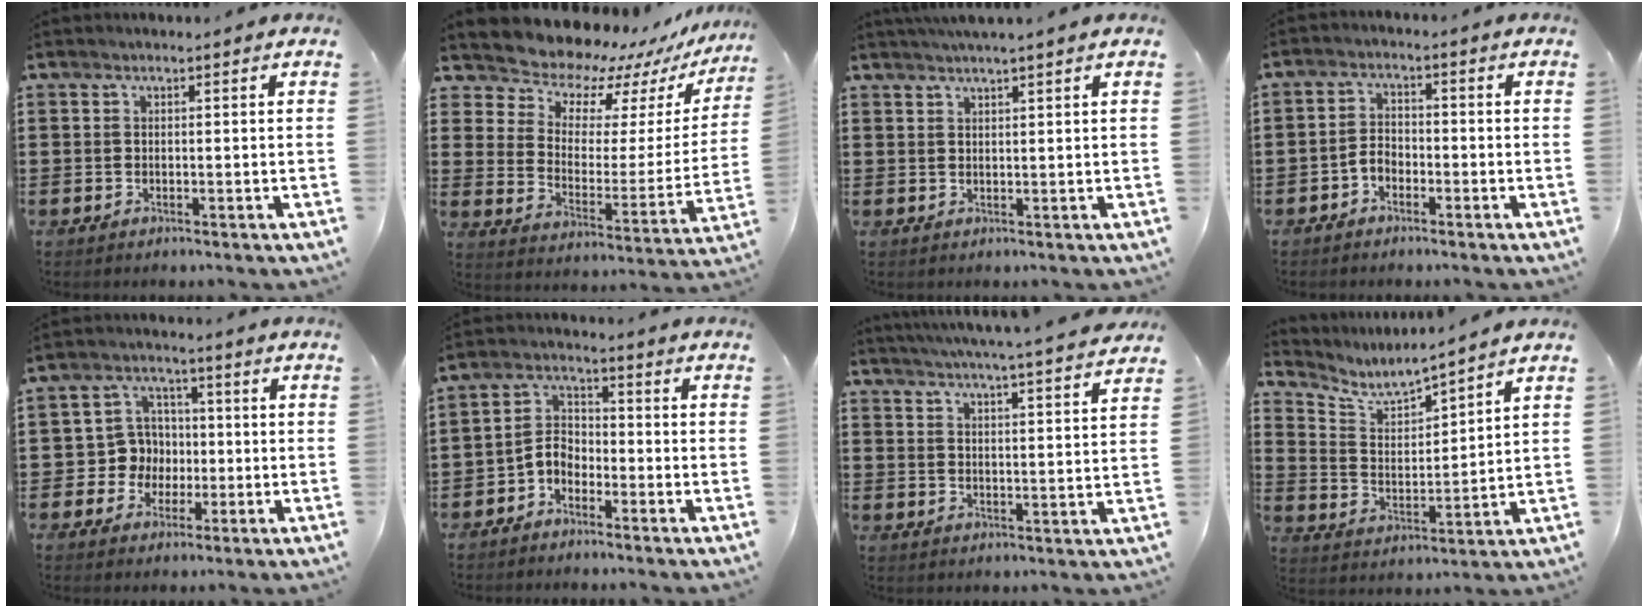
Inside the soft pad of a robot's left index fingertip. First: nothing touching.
{"total": 8.0, "force": [7.6, 2.4, 0.5], "torque": [-0.055, -0.072, 0.129]}
{"total": 1.8, "force": [1.6, -0.4, 0.7], "torque": [-0.015, 0.002, 0.030]}
{"total": 2.6, "force": [-1.6, 1.6, 1.3], "torque": [-0.036, 0.005, -0.036]}
{"total": 6.2, "force": [-0.3, 6.1, 1.3], "torque": [-0.041, 0.016, -0.005]}
{"total": 4.1, "force": [-3.0, 2.2, 1.7], "torque": [-0.048, 0.007, -0.067]}
{"total": 4.9, "force": [4.6, -0.9, 1.3], "torque": [-0.044, -0.032, 0.077]}
{"total": 5.3, "force": [4.9, 0.7, 1.7], "torque": [-0.060, -0.033, 0.081]}